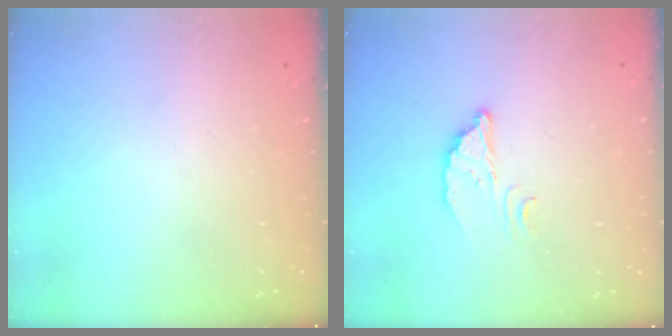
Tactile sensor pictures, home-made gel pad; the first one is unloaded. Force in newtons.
{"total": 3.7, "press": 3.7, "slide": 0.3}